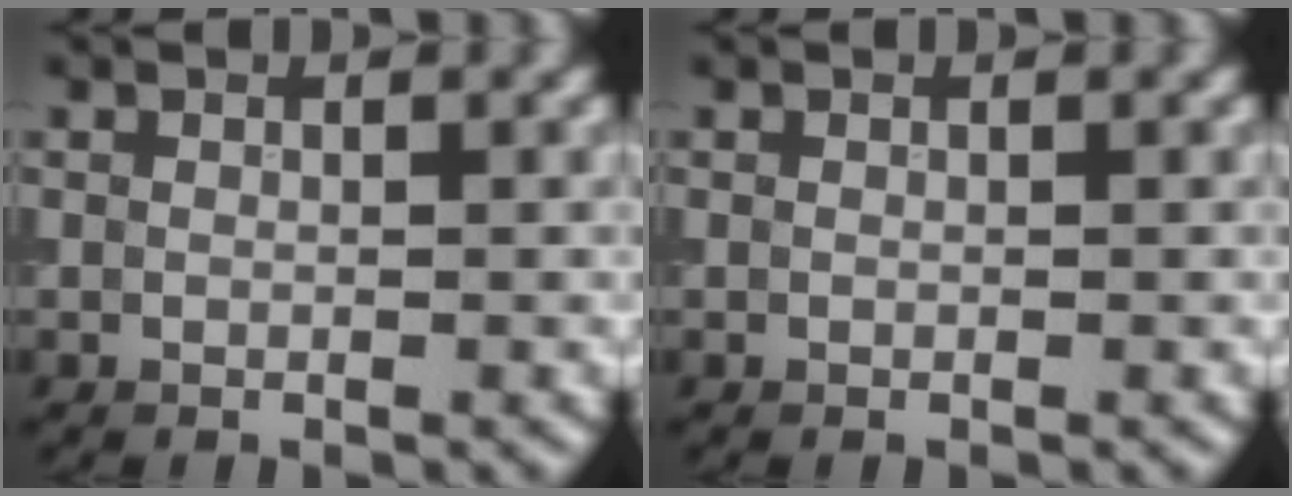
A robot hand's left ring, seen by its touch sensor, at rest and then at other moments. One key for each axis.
{"total": 0.0}